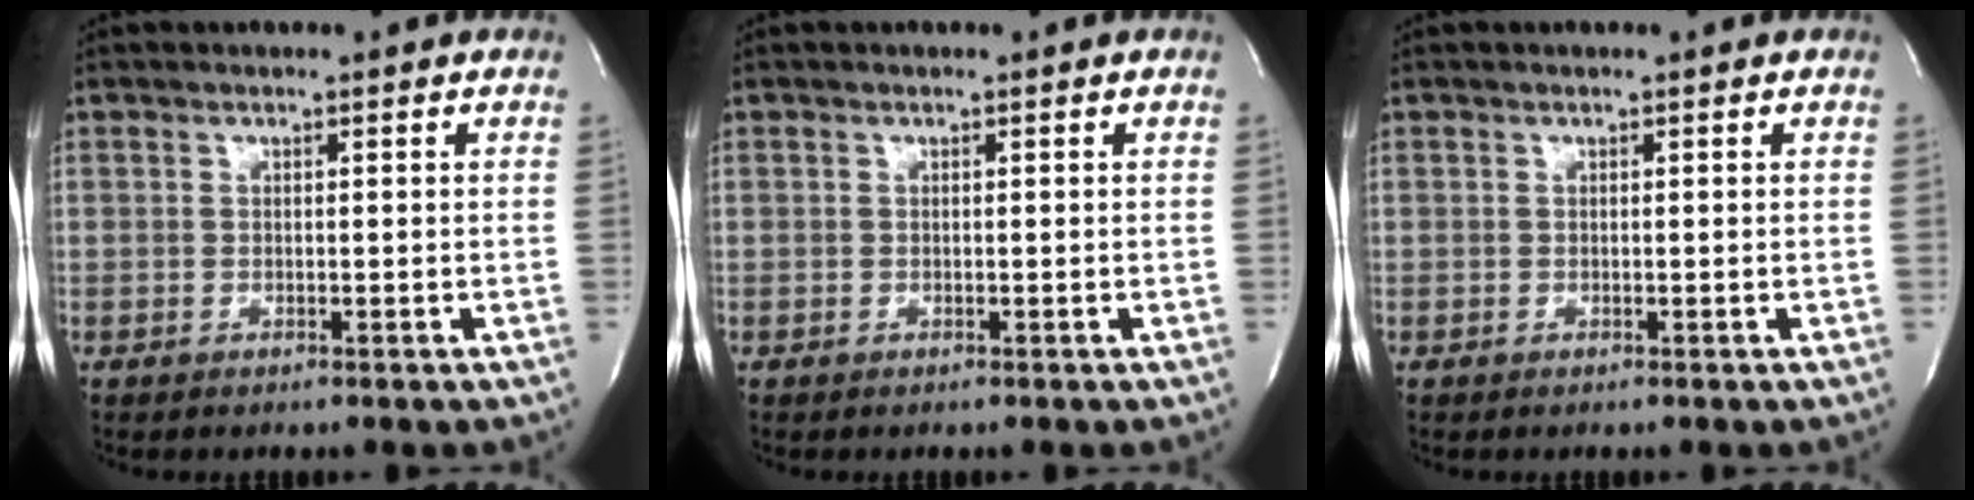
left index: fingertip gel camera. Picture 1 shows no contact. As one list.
[{"total": 0.0}, {"total": 0.0}]